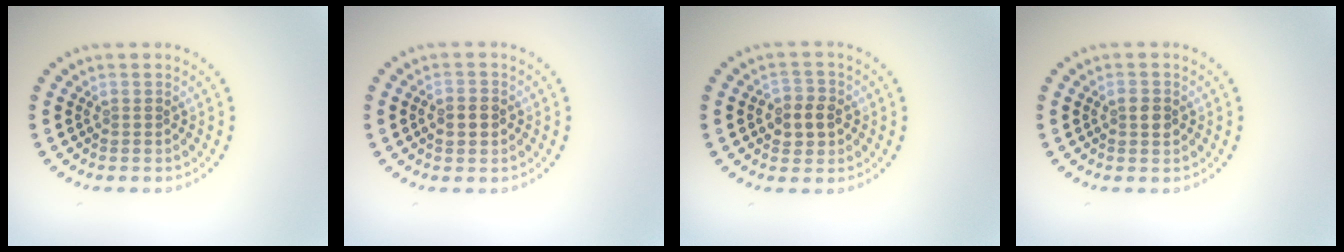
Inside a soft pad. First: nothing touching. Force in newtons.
{"total": 1.6, "press": 1.6, "slide": 0.2}
{"total": 2.8, "press": 2.8, "slide": 0.4}
{"total": 1.4, "press": 1.4, "slide": 0.1}